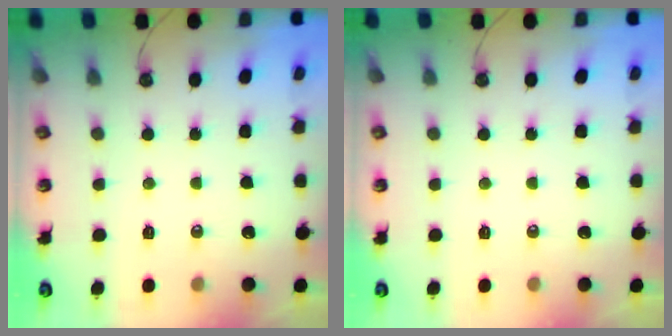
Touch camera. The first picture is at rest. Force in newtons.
{"total": 0.0}